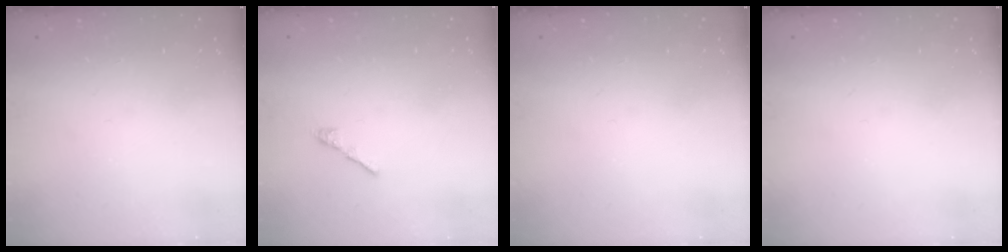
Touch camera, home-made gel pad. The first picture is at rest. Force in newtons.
{"total": 0.6, "press": 0.4, "slide": 0.4}
{"total": 0.0}
{"total": 0.0}